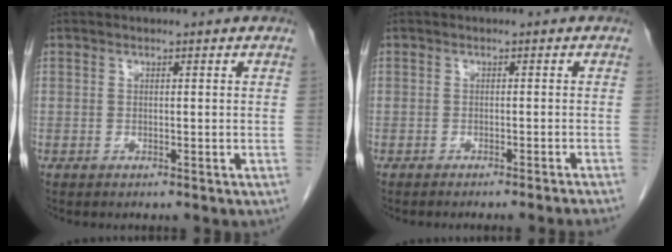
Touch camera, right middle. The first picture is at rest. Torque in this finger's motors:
{"motor_torque": [0.10, -0.02, 0.02, 0.01]}